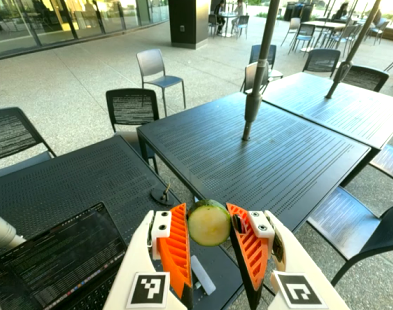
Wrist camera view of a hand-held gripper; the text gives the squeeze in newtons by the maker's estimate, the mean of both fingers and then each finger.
{"total": 8.0, "left": 7.8, "right": 8.3}